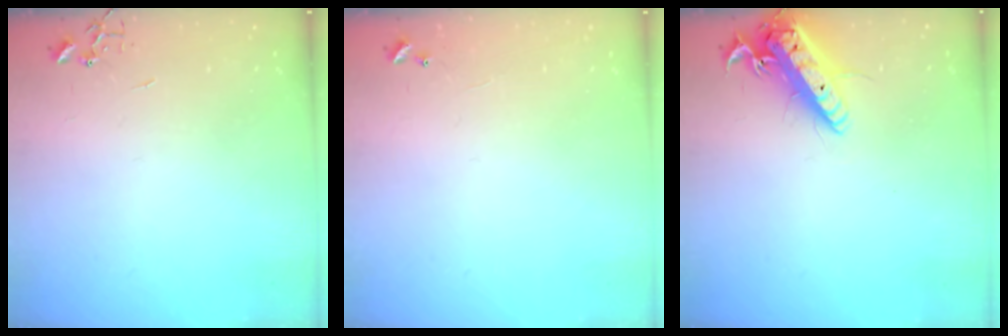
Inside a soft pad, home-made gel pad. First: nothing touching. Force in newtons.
{"total": 5.1, "press": 5.0, "slide": 0.3}
{"total": 16.4, "press": 16.1, "slide": 3.0}